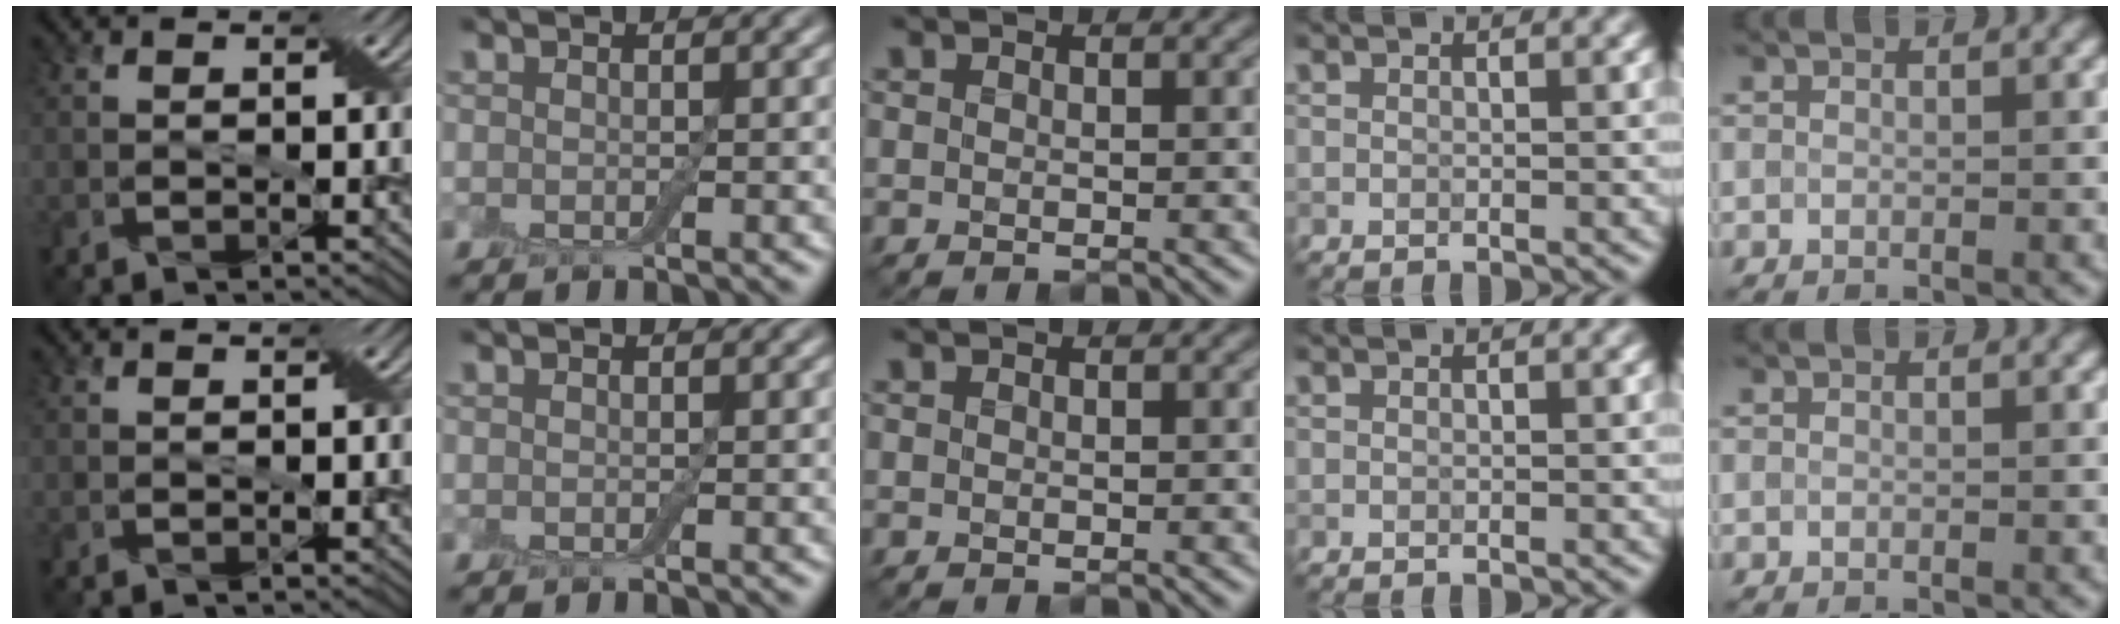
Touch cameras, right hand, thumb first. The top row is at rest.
{}